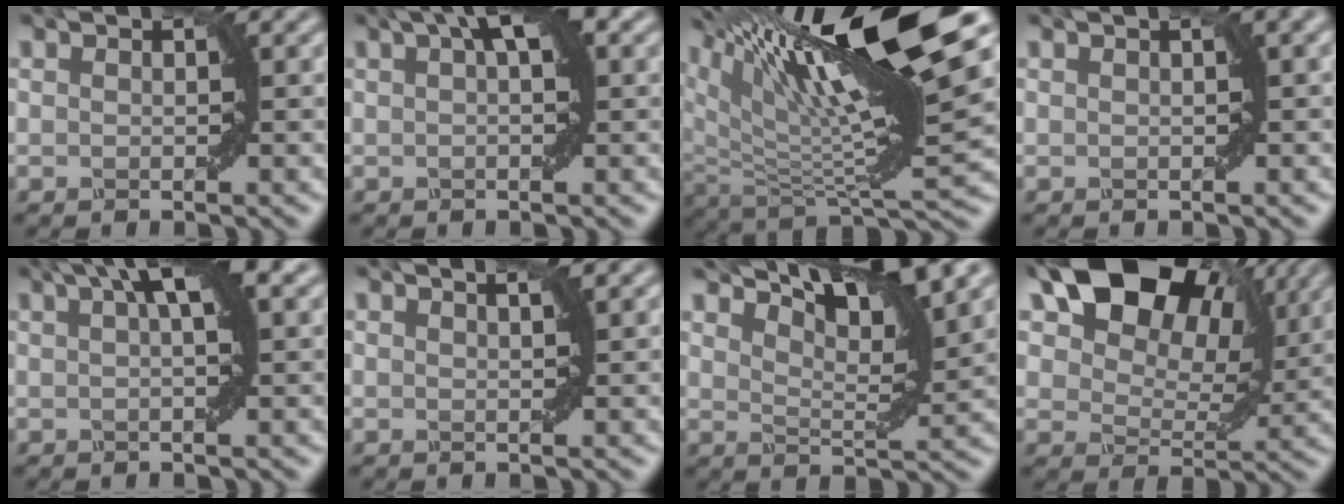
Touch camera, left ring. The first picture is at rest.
{"total": 4.2, "force": [1.5, 1.1, 3.7], "torque": [-0.047, 0.016, 0.023]}
{"total": 16.1, "force": [7.9, 4.1, 13.4], "torque": [-0.235, 0.023, 0.152]}
{"total": 1.8, "force": [0.9, 0.4, 1.6], "torque": [-0.017, 0.009, 0.012]}
{"total": 5.6, "force": [2.4, 1.3, 5.0], "torque": [-0.056, 0.025, 0.031]}
{"total": 2.0, "force": [1.2, 0.7, 1.4], "torque": [0.006, 0.005, -0.004]}
{"total": 9.4, "force": [6.7, 2.1, 6.3], "torque": [-0.098, 0.017, 0.106]}
{"total": 12.3, "force": [6.8, 7.1, 7.4], "torque": [-0.116, 0.012, 0.124]}